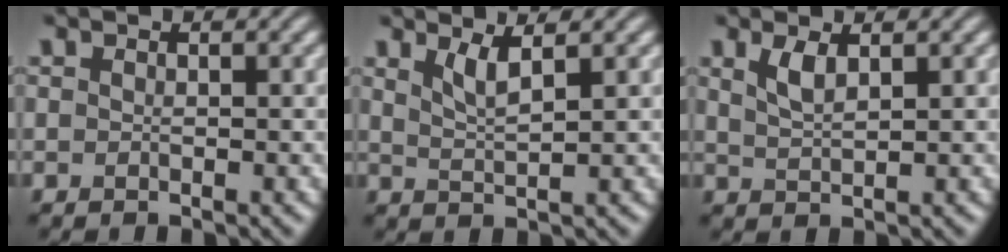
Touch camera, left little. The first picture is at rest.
{"total": 2.2, "force": [1.4, 0.5, 1.6], "torque": [-0.028, -0.004, 0.029]}
{"total": 1.9, "force": [1.1, 0.6, 1.4], "torque": [-0.031, -0.002, 0.025]}